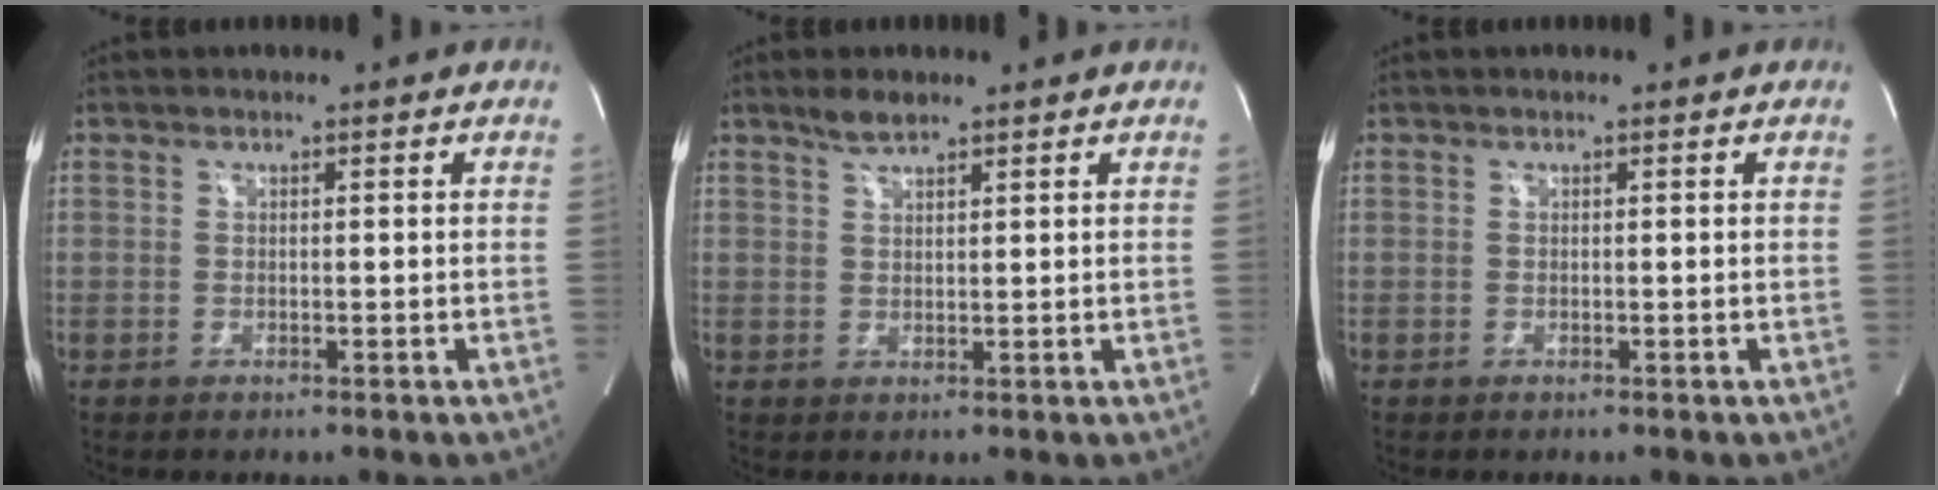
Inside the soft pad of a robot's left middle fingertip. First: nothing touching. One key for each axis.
{"total": 2.5, "fx": 2.1, "fy": 0.5, "fz": 1.2, "tx": -0.030, "ty": 0.003, "tz": 0.042}
{"total": 0.0}